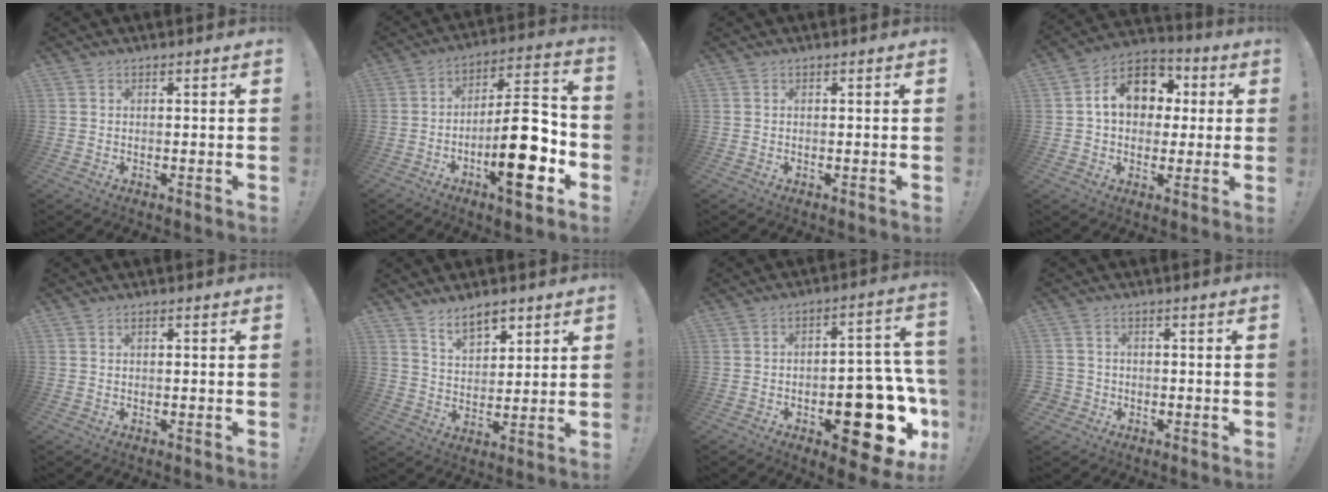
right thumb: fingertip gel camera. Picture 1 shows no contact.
{"total": 19.2, "force": [-6.5, 6.0, 17.1], "torque": [-0.249, 0.035, -0.100]}
{"total": 0.0}
{"total": 14.4, "force": [3.3, 11.1, 8.5], "torque": [-0.115, 0.005, 0.065]}
{"total": 0.6, "force": [0.2, 0.3, 0.5], "torque": [-0.011, 0.003, 0.004]}
{"total": 8.4, "force": [6.4, 4.1, 3.6], "torque": [-0.054, -0.035, 0.118]}
{"total": 21.2, "force": [-7.8, 10.2, 16.8], "torque": [-0.173, 0.049, -0.101]}
{"total": 3.1, "force": [-0.6, 2.9, 0.9], "torque": [-0.015, 0.006, -0.009]}